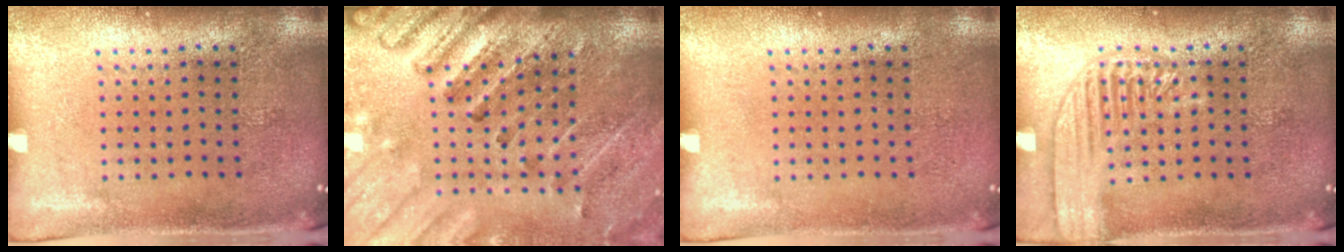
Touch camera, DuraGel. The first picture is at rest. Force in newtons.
{"total": 2.7, "press": 2.7, "slide": 0.3}
{"total": 0.0}
{"total": 2.8, "press": 2.8, "slide": 0.4}